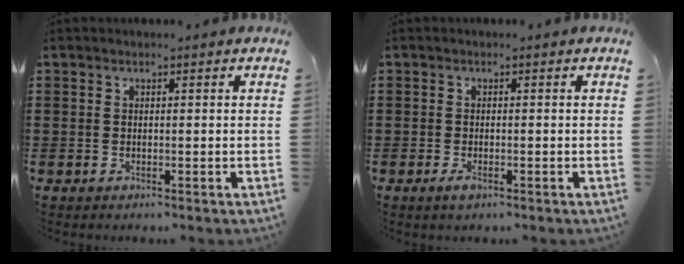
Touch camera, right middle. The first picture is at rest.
{"total": 0.9, "force": [0.0, 0.3, 0.8], "torque": [-0.015, -0.005, 0.003]}